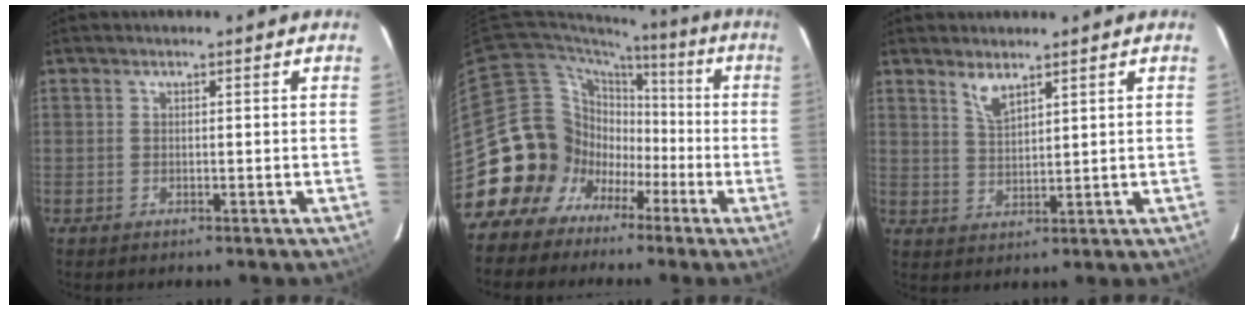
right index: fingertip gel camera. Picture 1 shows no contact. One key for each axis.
{"total": 15.1, "fx": -6.1, "fy": 13.7, "fz": 2.1, "tx": -0.065, "ty": 0.056, "tz": -0.102}
{"total": 3.9, "fx": 2.9, "fy": 1.0, "fz": 2.3, "tx": -0.046, "ty": -0.001, "tz": 0.058}